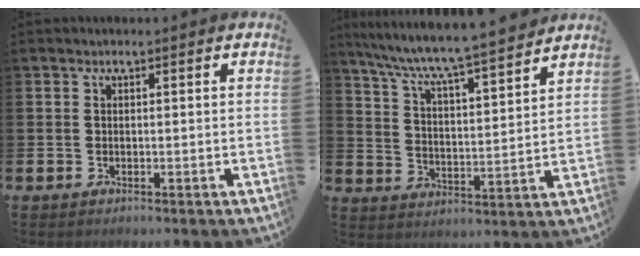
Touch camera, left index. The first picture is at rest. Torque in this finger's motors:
{"motor_torque": [0.20, -1.42, 1.05, 0.21]}